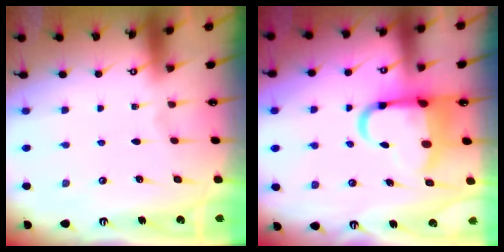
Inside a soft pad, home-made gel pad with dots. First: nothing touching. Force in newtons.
{"total": 10.7, "press": 10.3, "slide": 2.7}